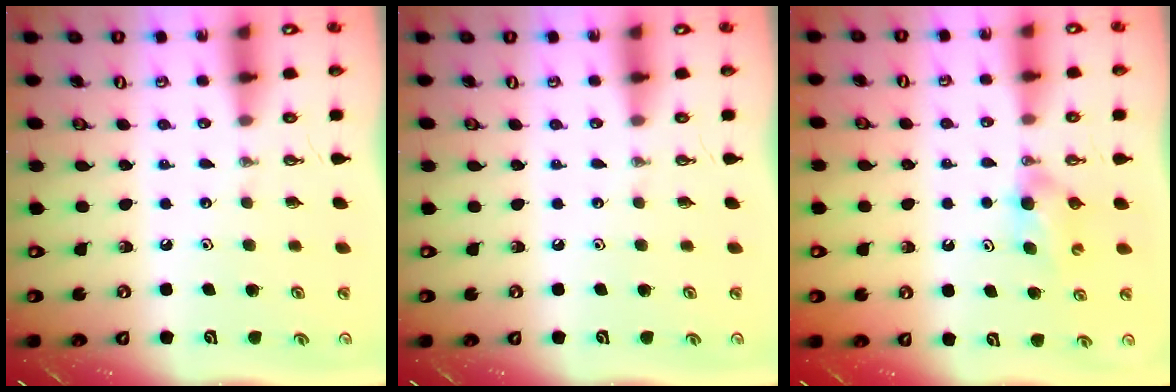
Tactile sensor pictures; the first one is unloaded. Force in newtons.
{"total": 0.0}
{"total": 3.0, "press": 2.9, "slide": 0.8}